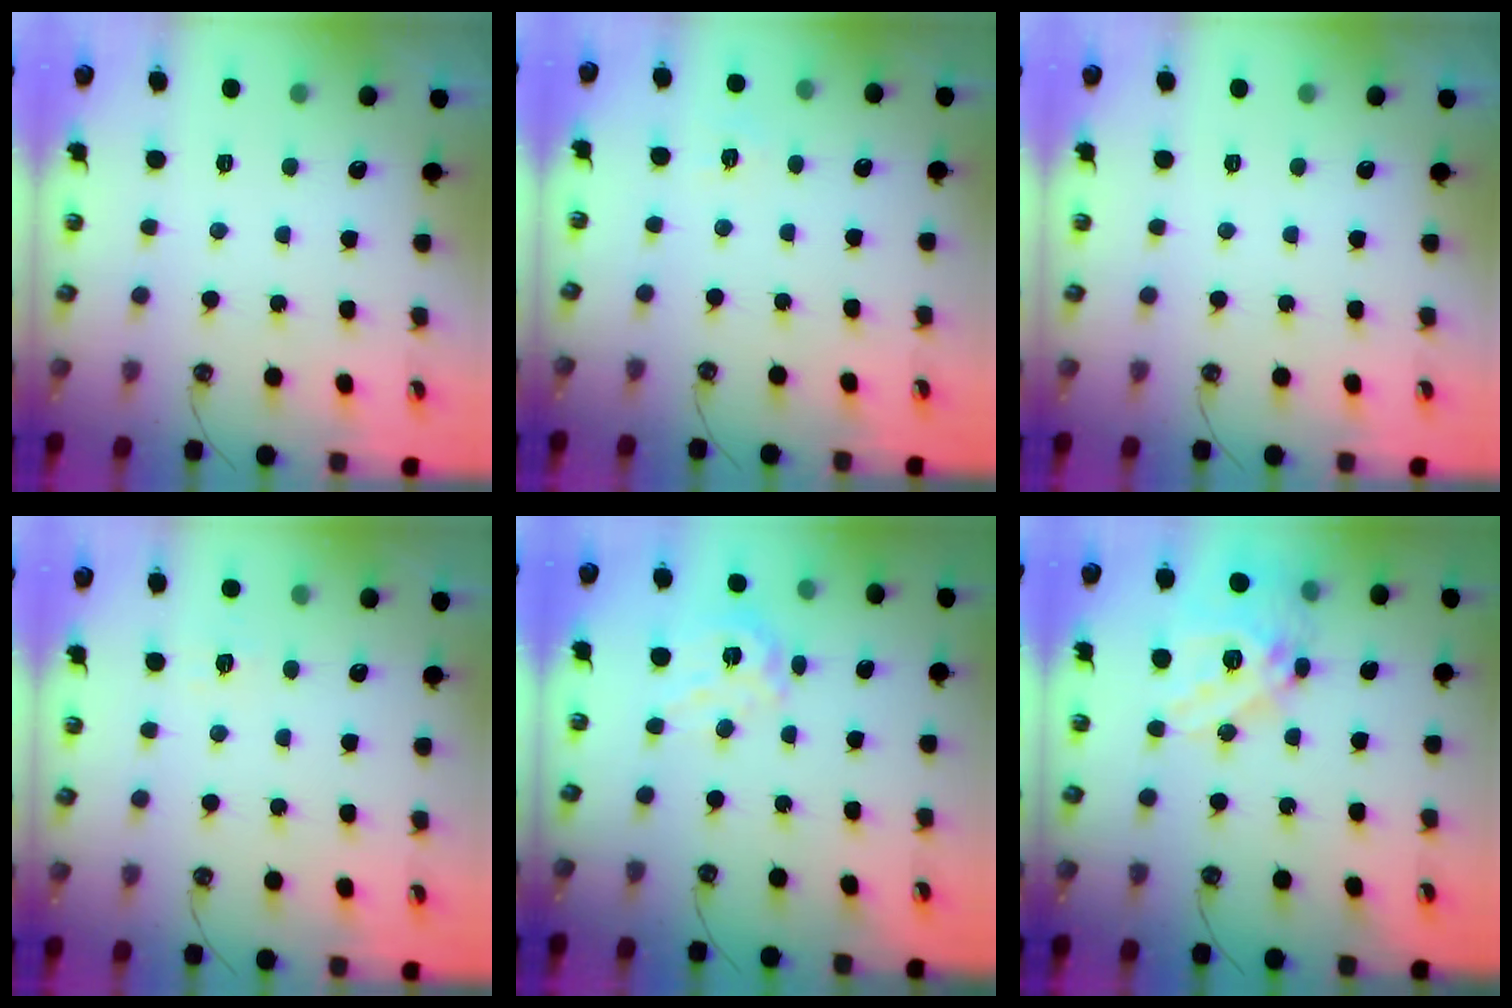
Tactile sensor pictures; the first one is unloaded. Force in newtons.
{"total": 4.1, "press": 4.1, "slide": 0.6}
{"total": 0.0}
{"total": 5.6, "press": 5.6, "slide": 0.5}
{"total": 12.8, "press": 12.8, "slide": 1.1}
{"total": 20.5, "press": 20.4, "slide": 2.4}